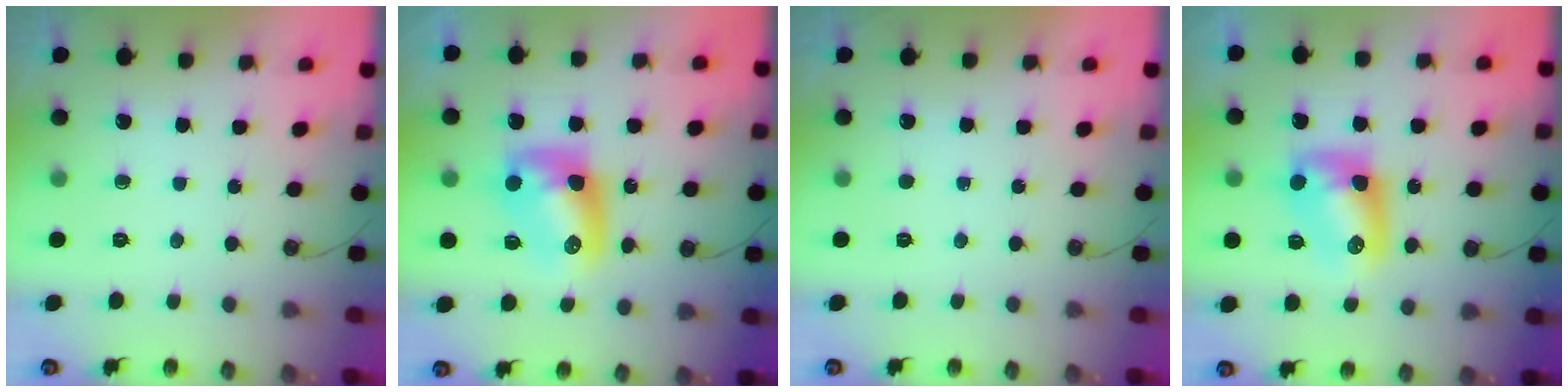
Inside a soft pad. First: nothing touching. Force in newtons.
{"total": 10.9, "press": 10.9, "slide": 0.7}
{"total": 0.0}
{"total": 9.4, "press": 9.4, "slide": 0.6}